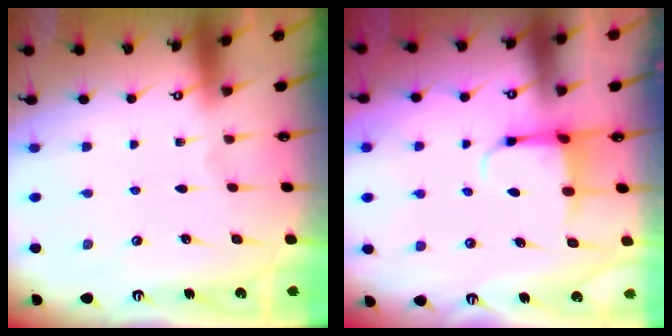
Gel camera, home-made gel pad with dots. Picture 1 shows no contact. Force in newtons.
{"total": 4.0, "press": 3.8, "slide": 1.0}